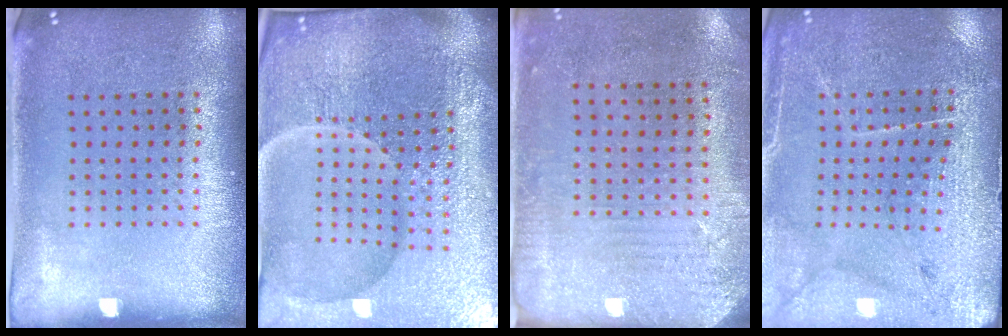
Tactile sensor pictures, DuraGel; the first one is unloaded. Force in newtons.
{"total": 6.6, "press": 5.9, "slide": 2.9}
{"total": 2.9, "press": 2.4, "slide": 1.6}
{"total": 3.1, "press": 3.1, "slide": 0.2}